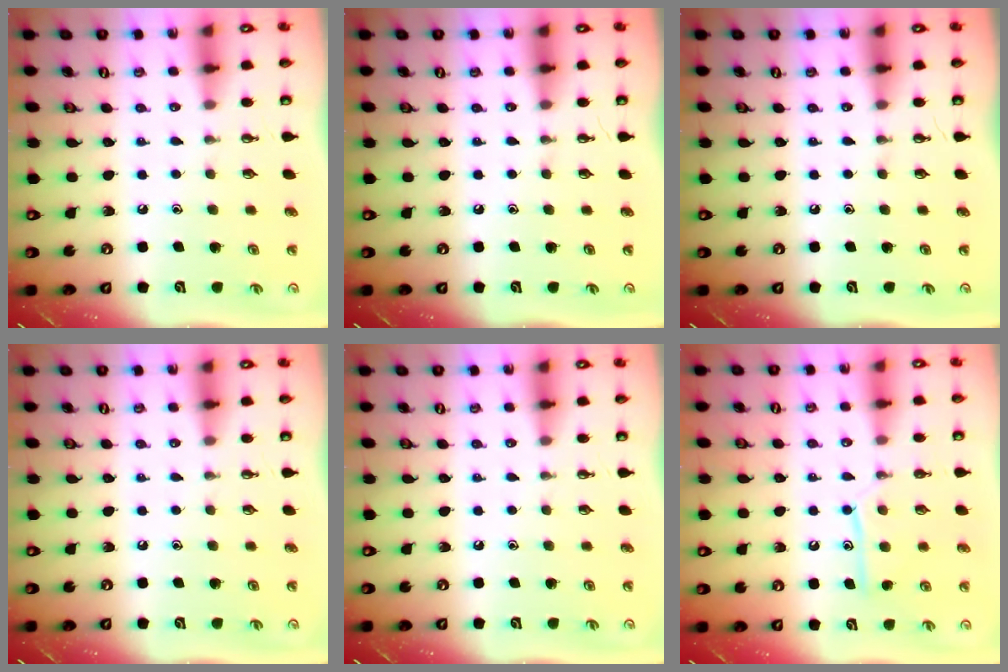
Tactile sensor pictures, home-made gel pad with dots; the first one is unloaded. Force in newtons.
{"total": 0.0}
{"total": 0.0}
{"total": 0.0}
{"total": 0.0}
{"total": 10.9, "press": 10.9, "slide": 0.9}